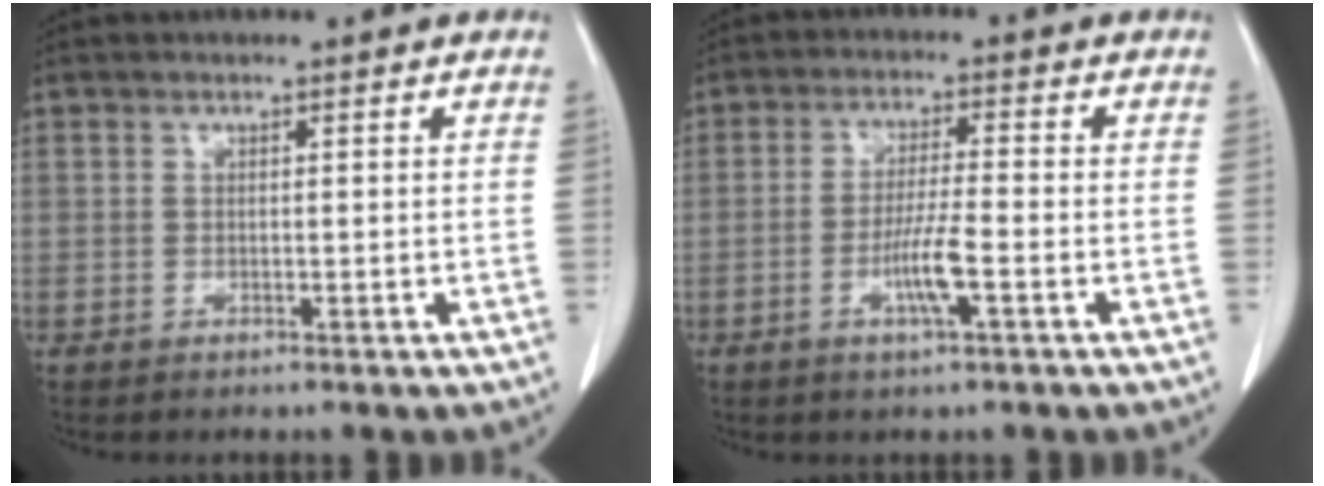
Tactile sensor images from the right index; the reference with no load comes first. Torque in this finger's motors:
{"motor_torque": [0.90, -0.28, 0.41, 0.08]}